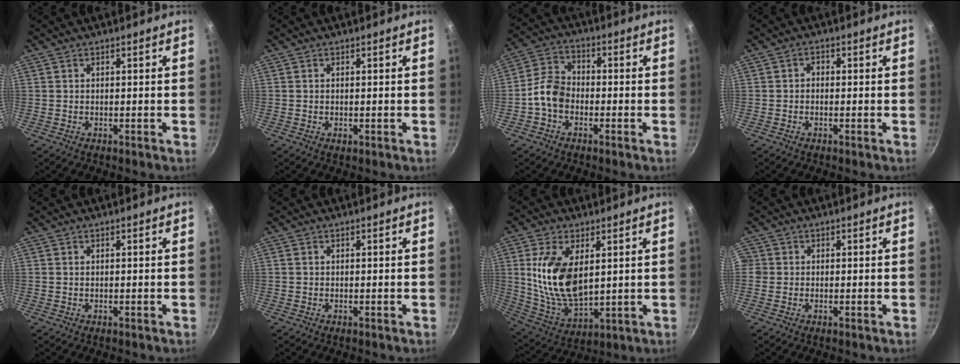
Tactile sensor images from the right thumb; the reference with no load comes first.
{"total": 0.7, "force": [-0.1, 0.4, 0.6], "torque": [-0.008, 0.000, -0.003]}
{"total": 7.0, "force": [-2.3, 5.1, 4.2], "torque": [-0.064, 0.029, -0.057]}
{"total": 1.4, "force": [-0.3, 1.1, 0.8], "torque": [-0.012, 0.008, -0.007]}
{"total": 0.0}
{"total": 0.0}
{"total": 15.2, "force": [3.2, 8.2, 12.4], "torque": [-0.229, -0.027, 0.073]}
{"total": 1.8, "force": [-0.2, 1.8, 0.3], "torque": [0.006, 0.003, -0.008]}